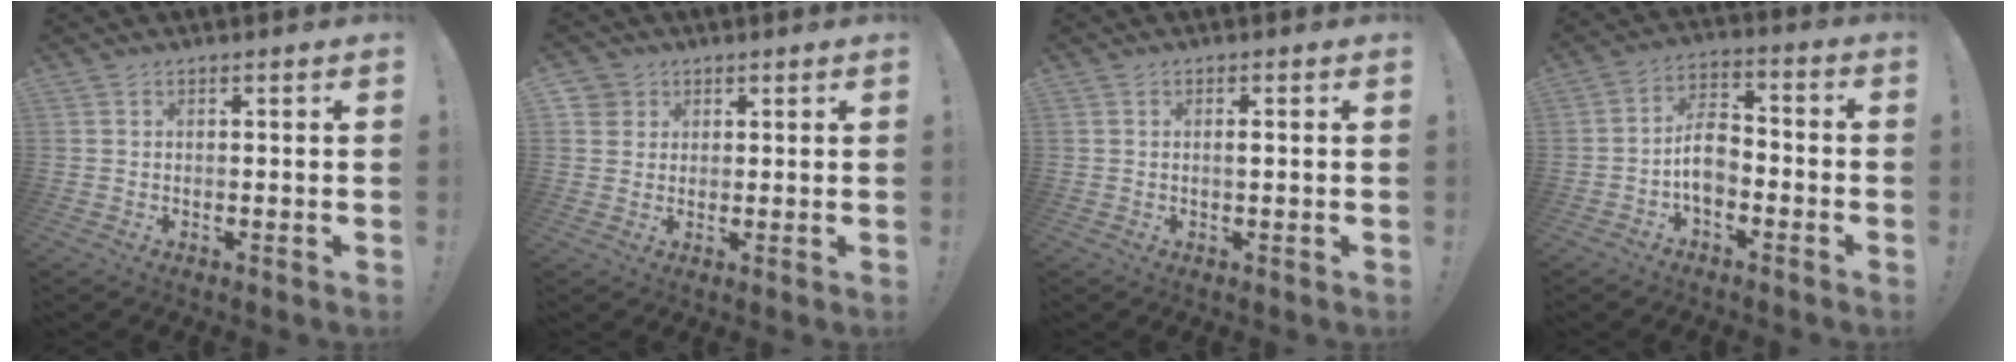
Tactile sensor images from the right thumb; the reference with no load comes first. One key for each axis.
{"total": 3.5, "fx": 1.6, "fy": 3.1, "fz": 0.4, "tx": -0.003, "ty": -0.007, "tz": 0.030}
{"total": 1.0, "fx": 0.1, "fy": 0.0, "fz": 1.0, "tx": -0.004, "ty": -0.005, "tz": -0.003}
{"total": 8.9, "fx": -2.8, "fy": 5.6, "fz": 6.3, "tx": -0.120, "ty": 0.016, "tz": -0.049}